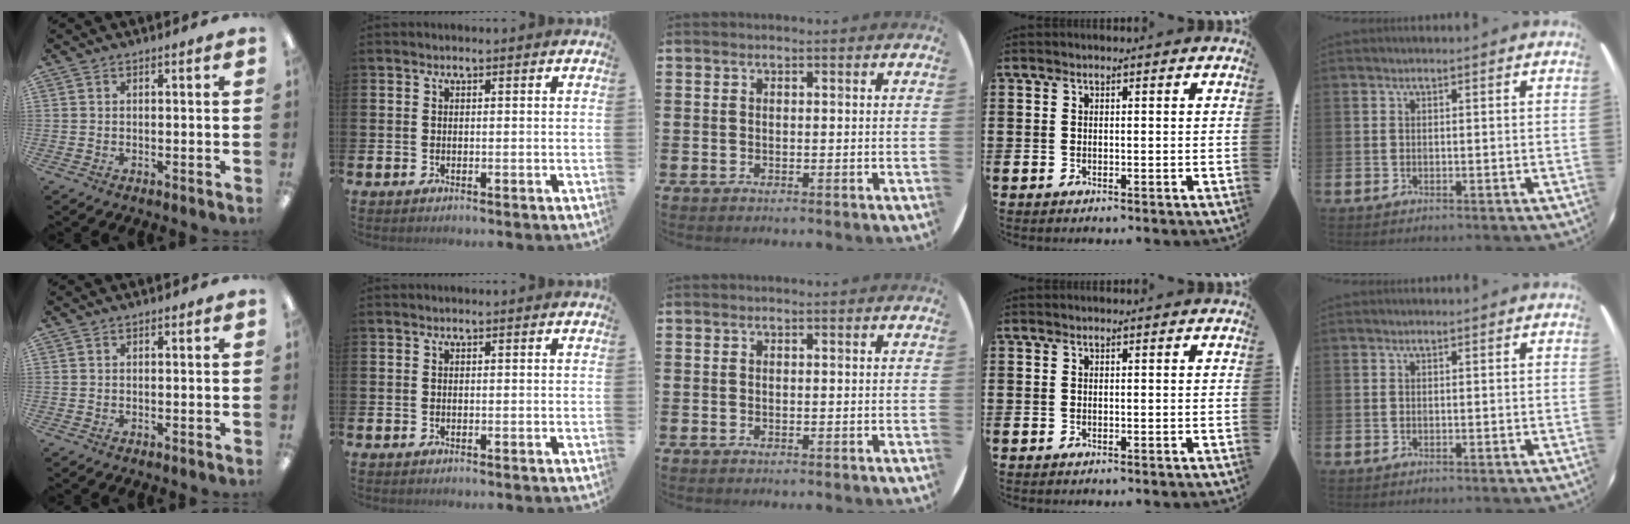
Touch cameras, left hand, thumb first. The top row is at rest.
{}